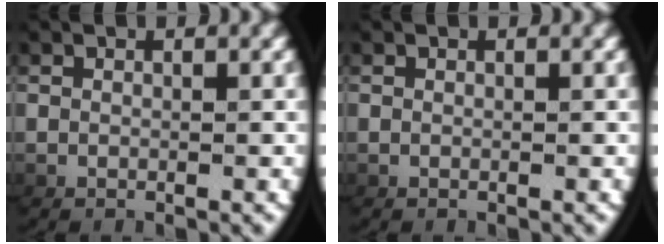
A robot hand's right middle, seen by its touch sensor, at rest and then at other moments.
{"total": 0.0}